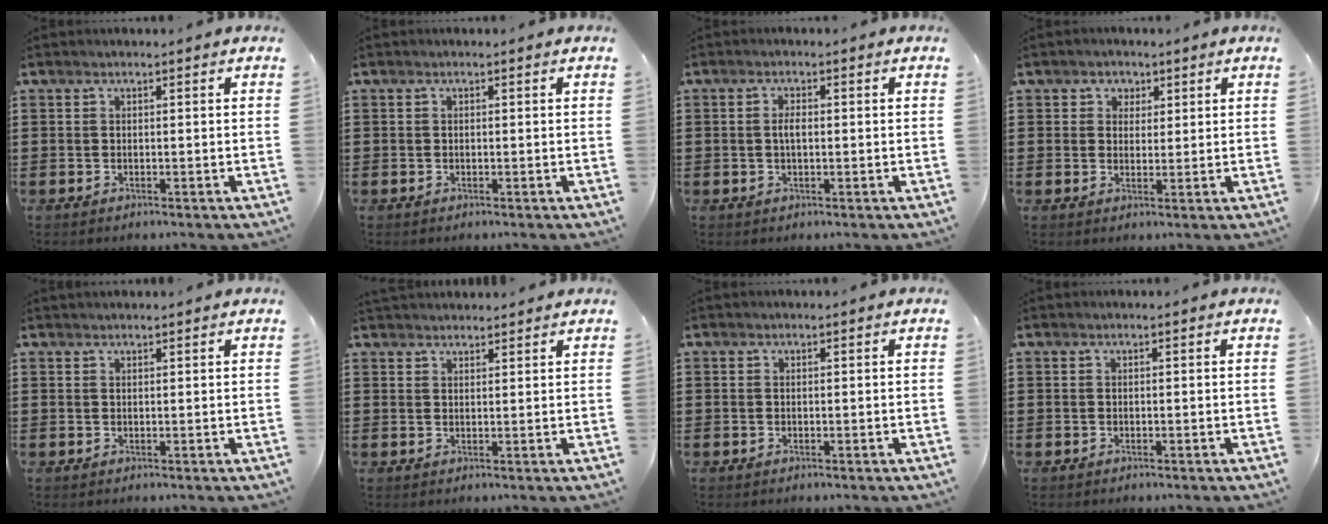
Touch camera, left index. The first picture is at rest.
{"total": 0.0}
{"total": 2.0, "force": [0.1, 0.8, 1.9], "torque": [-0.038, 0.003, -0.001]}
{"total": 2.3, "force": [1.1, 2.0, 0.0], "torque": [-0.005, 0.008, 0.016]}
{"total": 0.7, "force": [0.7, 0.1, 0.1], "torque": [-0.005, -0.001, 0.015]}
{"total": 1.9, "force": [1.9, 0.3, 0.0], "torque": [-0.006, -0.001, 0.038]}
{"total": 0.0}
{"total": 0.0}